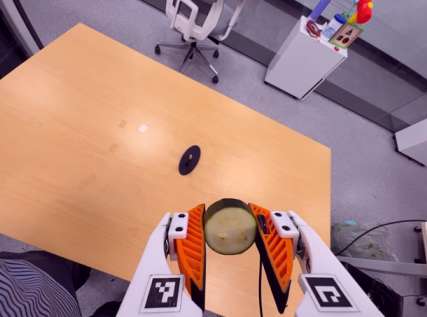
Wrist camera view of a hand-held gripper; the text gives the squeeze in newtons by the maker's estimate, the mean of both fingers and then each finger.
{"total": 12.3, "left": 11.6, "right": 13.0}